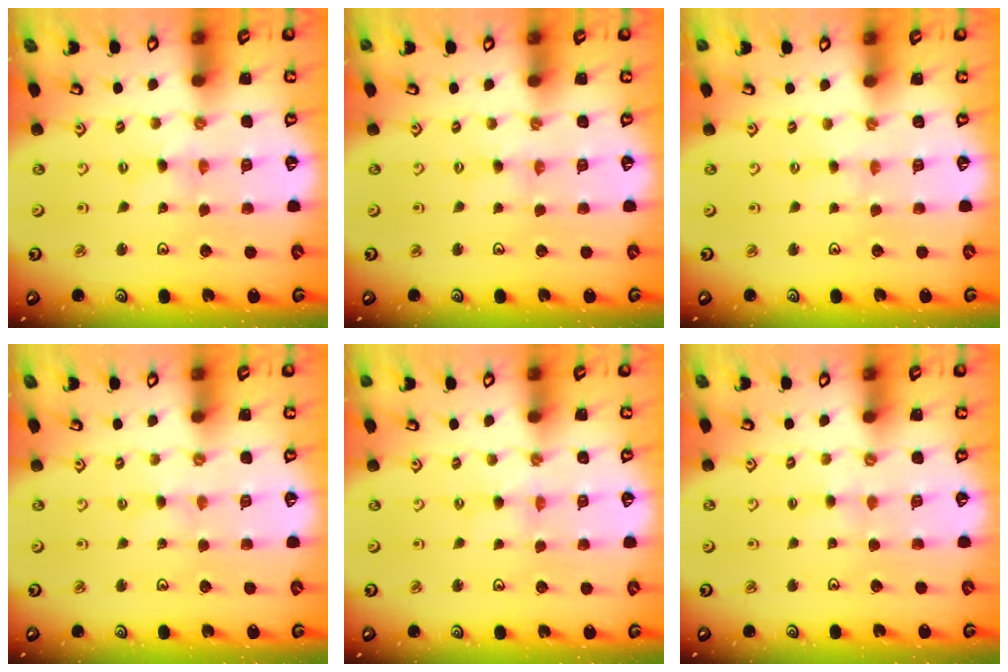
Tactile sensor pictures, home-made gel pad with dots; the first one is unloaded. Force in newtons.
{"total": 0.0}
{"total": 0.7, "press": 0.6, "slide": 0.1}
{"total": 0.0}
{"total": 0.0}
{"total": 1.0, "press": 1.0, "slide": 0.3}